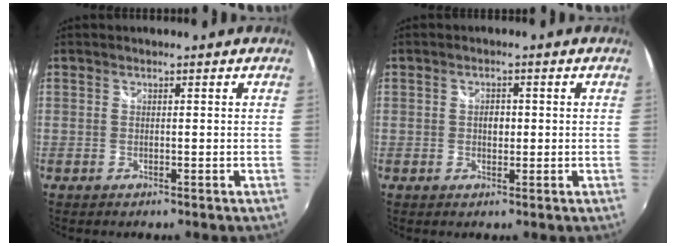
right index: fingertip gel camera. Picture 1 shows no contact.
{"total": 2.1, "force": [-0.1, 1.5, 1.5], "torque": [-0.023, 0.003, -0.004]}